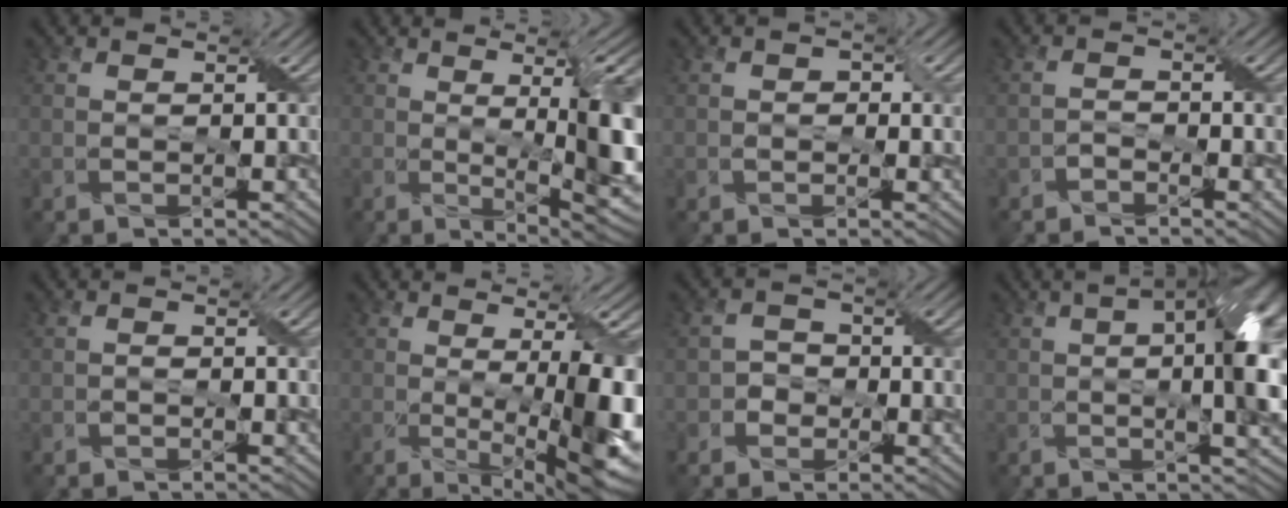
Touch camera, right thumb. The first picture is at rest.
{"total": 10.4, "force": [0.2, 2.4, 10.1], "torque": [-0.145, 0.001, 0.007]}
{"total": 1.5, "force": [0.0, 1.3, 0.8], "torque": [-0.016, -0.002, -0.003]}
{"total": 1.3, "force": [-1.1, 0.5, 0.4], "torque": [-0.011, 0.007, -0.024]}
{"total": 0.7, "force": [-0.4, 0.4, 0.5], "torque": [-0.010, 0.002, -0.006]}
{"total": 12.3, "force": [-1.3, 4.1, 11.5], "torque": [-0.150, -0.017, -0.001]}
{"total": 2.4, "force": [-0.8, 2.2, 0.6], "torque": [-0.003, 0.003, -0.020]}
{"total": 13.2, "force": [0.5, 5.0, 12.2], "torque": [-0.155, 0.009, 0.004]}